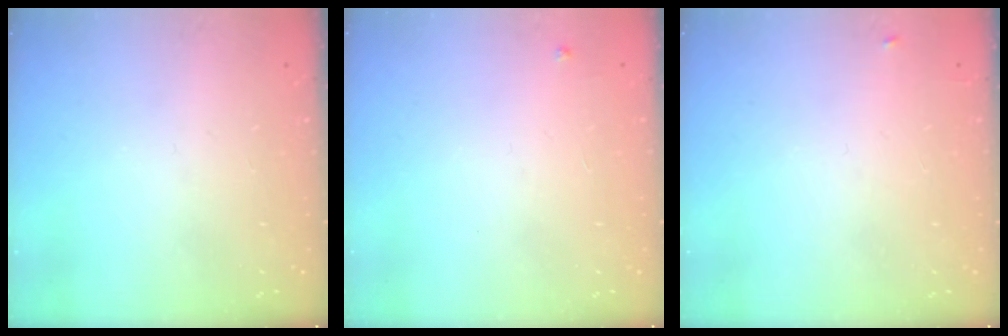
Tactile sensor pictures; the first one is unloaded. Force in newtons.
{"total": 3.0, "press": 3.0, "slide": 0.5}
{"total": 3.9, "press": 3.9, "slide": 0.5}